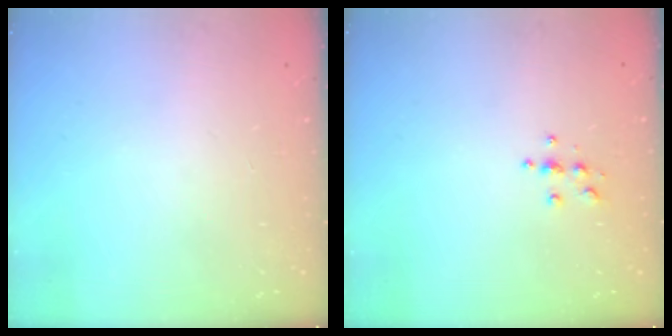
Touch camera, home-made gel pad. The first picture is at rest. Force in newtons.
{"total": 3.9, "press": 3.9, "slide": 0.5}